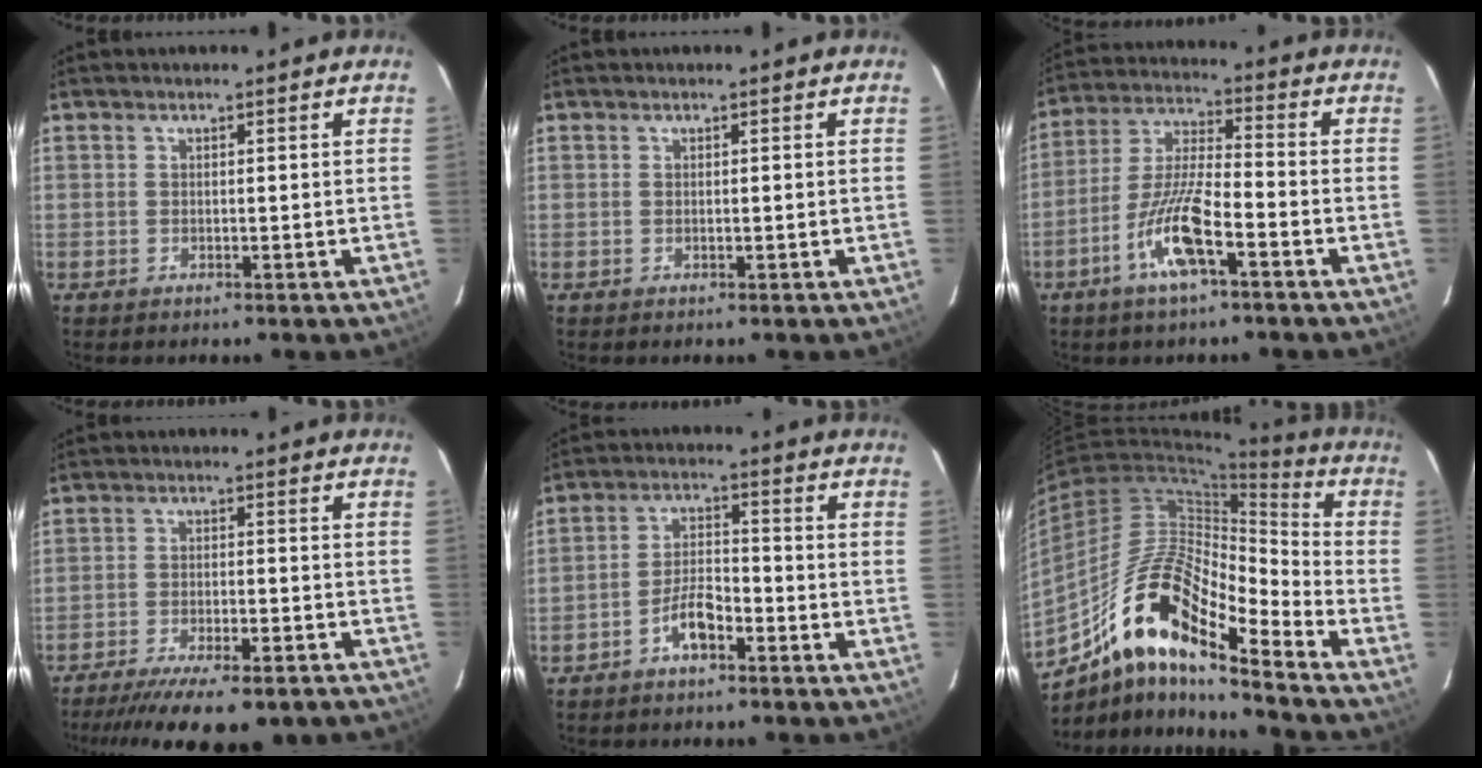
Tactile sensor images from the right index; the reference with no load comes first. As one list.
[{"total": 0.0}, {"total": 11.3, "force": [-5.5, 2.0, 9.7], "torque": [-0.203, -0.002, -0.105]}, {"total": 17.9, "force": [-14.5, 4.2, 9.6], "torque": [-0.148, -0.022, -0.210]}, {"total": 5.7, "force": [-3.3, 2.2, 4.1], "torque": [-0.087, 0.017, -0.061]}, {"total": 18.5, "force": [-10.9, 4.9, 14.2], "torque": [-0.264, 0.030, -0.188]}]